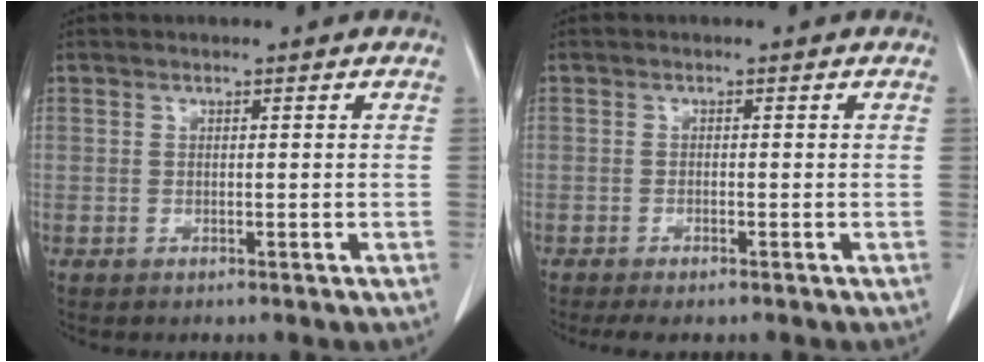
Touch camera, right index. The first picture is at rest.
{"total": 2.9, "force": [-2.2, 0.5, 1.7], "torque": [-0.024, -0.006, -0.029]}